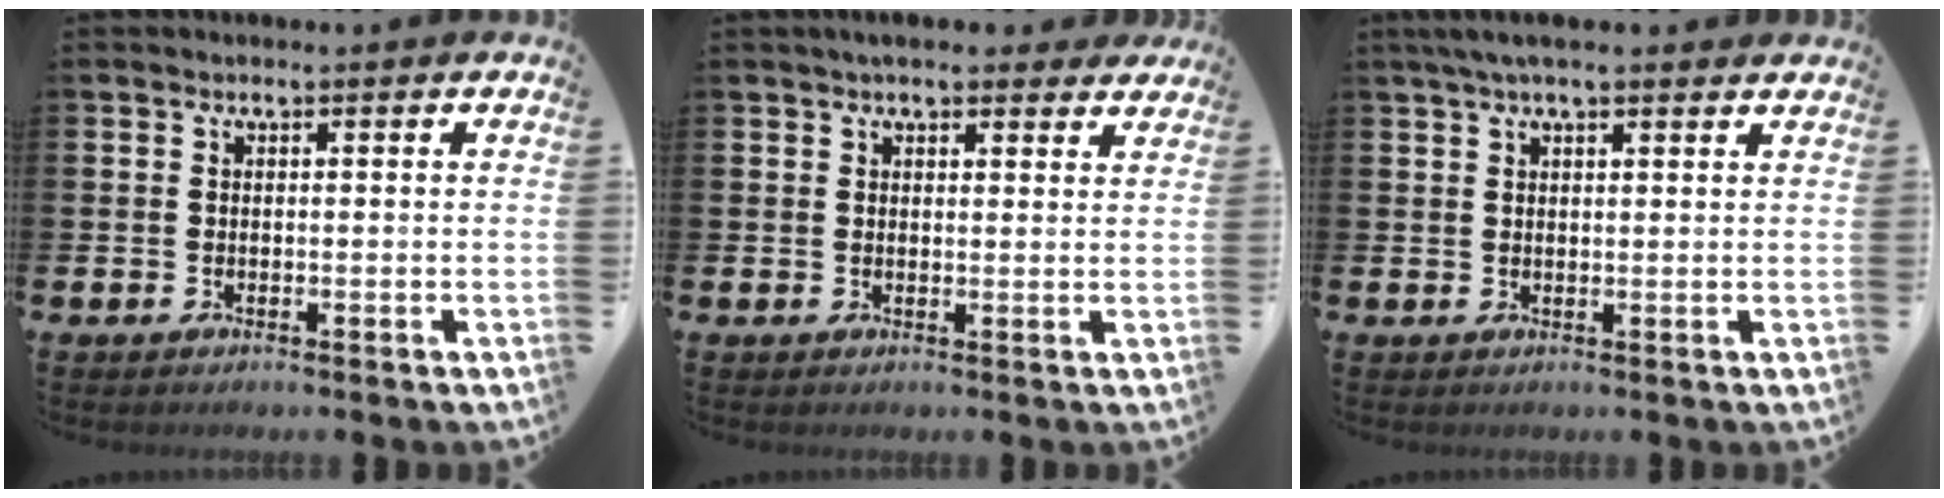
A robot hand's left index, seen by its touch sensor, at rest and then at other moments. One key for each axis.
{"total": 3.6, "fx": 3.3, "fy": 1.0, "fz": 1.0, "tx": -0.015, "ty": -0.010, "tz": 0.058}
{"total": 3.6, "fx": 2.8, "fy": 0.8, "fz": 2.1, "tx": -0.041, "ty": -0.001, "tz": 0.049}